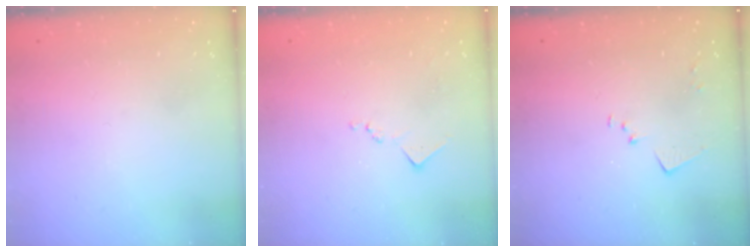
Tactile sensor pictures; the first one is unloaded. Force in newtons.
{"total": 8.1, "press": 8.1, "slide": 0.6}
{"total": 7.4, "press": 7.4, "slide": 0.8}